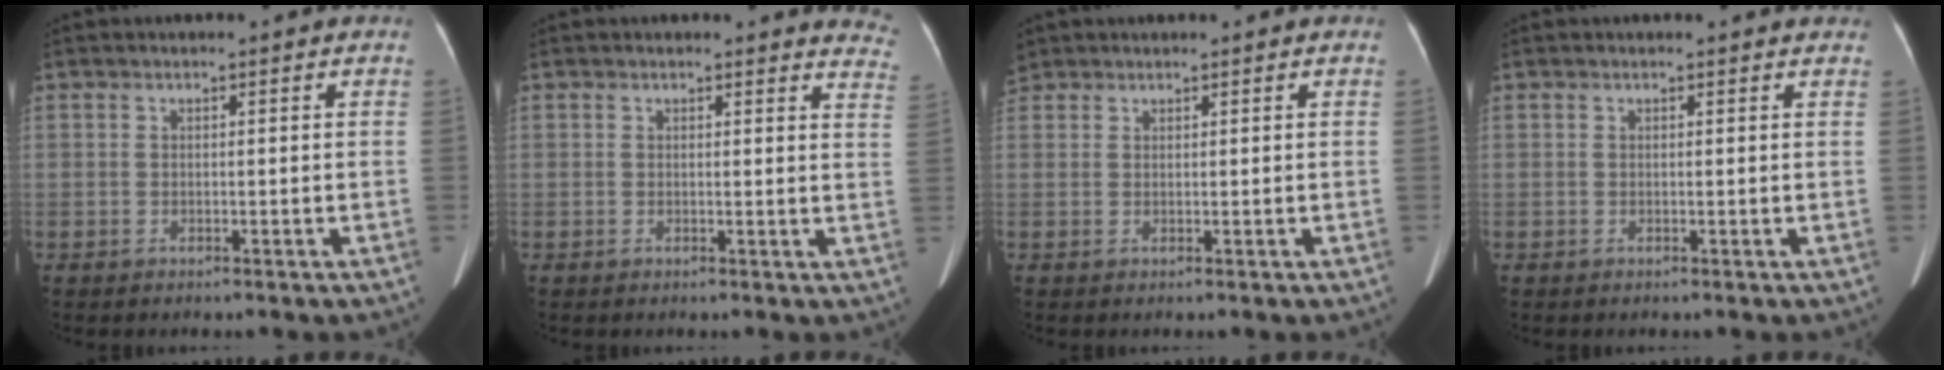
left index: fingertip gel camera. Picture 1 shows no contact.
{"total": 6.5, "force": [6.3, 1.1, 0.5], "torque": [0.027, -0.037, 0.027]}
{"total": 1.9, "force": [1.6, 1.0, 0.3], "torque": [-0.016, 0.013, 0.036]}
{"total": 2.6, "force": [2.5, 0.5, 0.5], "torque": [-0.010, 0.005, 0.015]}